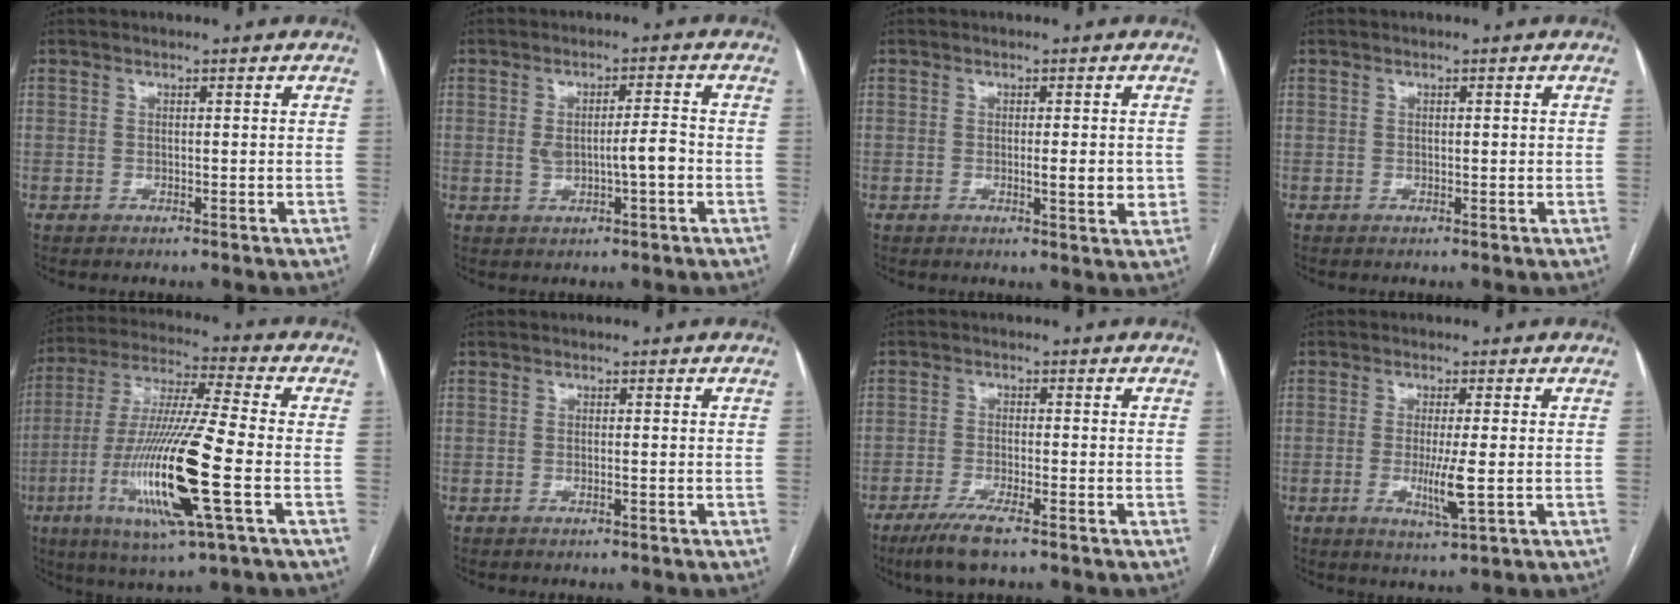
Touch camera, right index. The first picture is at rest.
{"total": 5.1, "force": [-0.6, 1.0, 5.0], "torque": [-0.091, 0.008, -0.003]}
{"total": 3.8, "force": [-0.2, 0.8, 3.7], "torque": [-0.052, -0.004, -0.004]}
{"total": 0.7, "force": [0.1, 0.2, 0.6], "torque": [-0.010, 0.001, 0.002]}
{"total": 18.9, "force": [-5.3, 0.8, 18.1], "torque": [-0.379, -0.023, -0.100]}
{"total": 0.5, "force": [-0.2, -0.1, 0.5], "torque": [-0.010, 0.001, -0.003]}
{"total": 6.0, "force": [-4.1, 0.4, 4.3], "torque": [-0.084, -0.016, -0.073]}
{"total": 5.4, "force": [-0.9, 0.0, 5.3], "torque": [-0.102, -0.014, -0.014]}